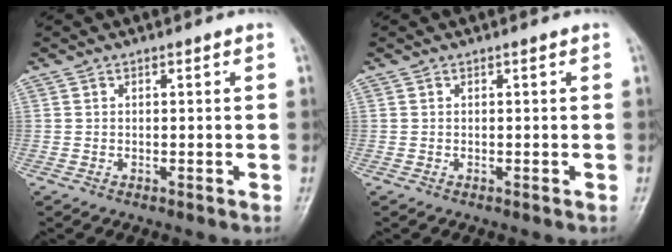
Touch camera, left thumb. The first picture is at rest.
{"total": 0.0}